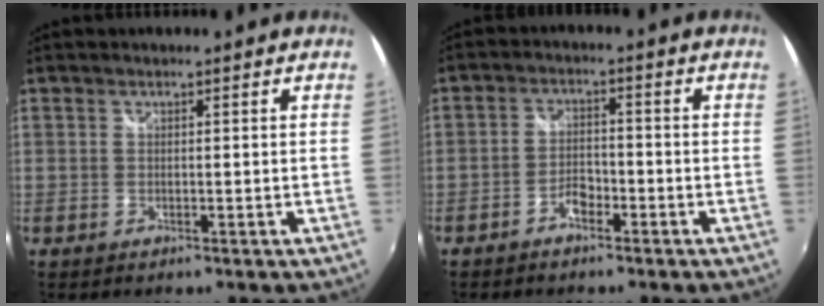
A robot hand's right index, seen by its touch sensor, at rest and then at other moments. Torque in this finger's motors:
{"motor_torque": [-0.30, -0.01, 0.01, 0.00]}